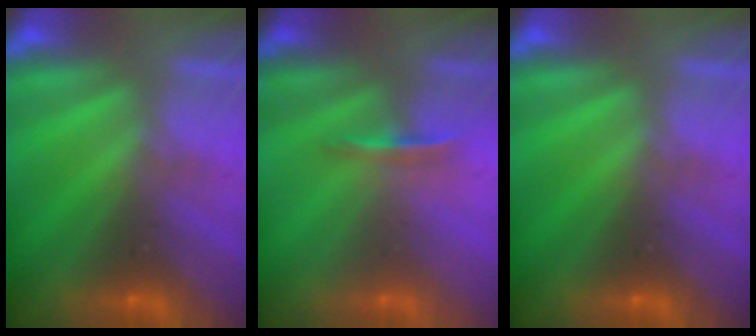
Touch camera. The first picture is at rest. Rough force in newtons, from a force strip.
{"total": 1.2}
{"total": 0.0}